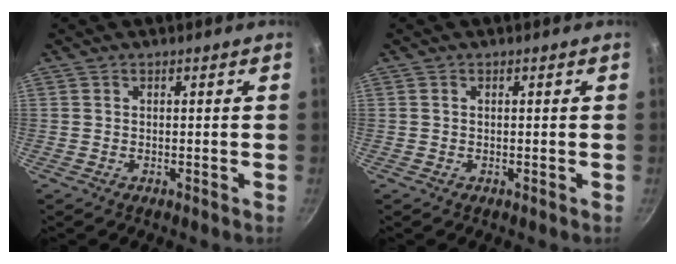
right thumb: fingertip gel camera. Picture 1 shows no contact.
{"total": 0.0}